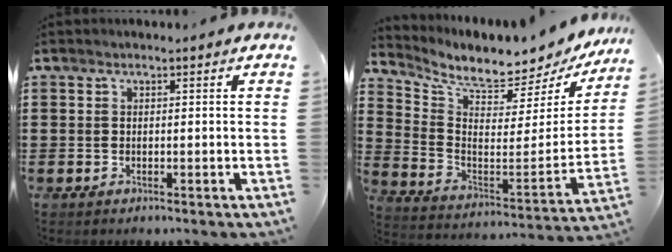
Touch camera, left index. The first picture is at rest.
{"total": 6.8, "force": [6.2, 0.6, 2.7], "torque": [-0.072, -0.073, 0.096]}